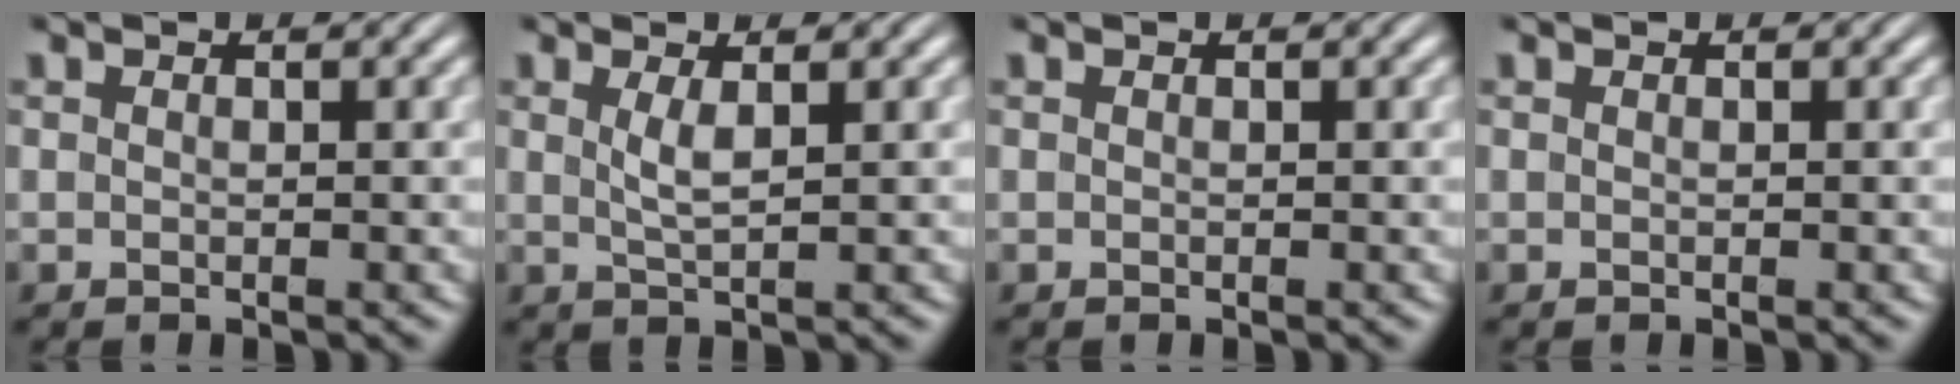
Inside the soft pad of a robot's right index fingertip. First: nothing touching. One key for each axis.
{"total": 1.7, "fx": 0.5, "fy": 0.0, "fz": 1.6, "tx": -0.036, "ty": -0.011, "tz": 0.019}
{"total": 0.0}
{"total": 0.0}